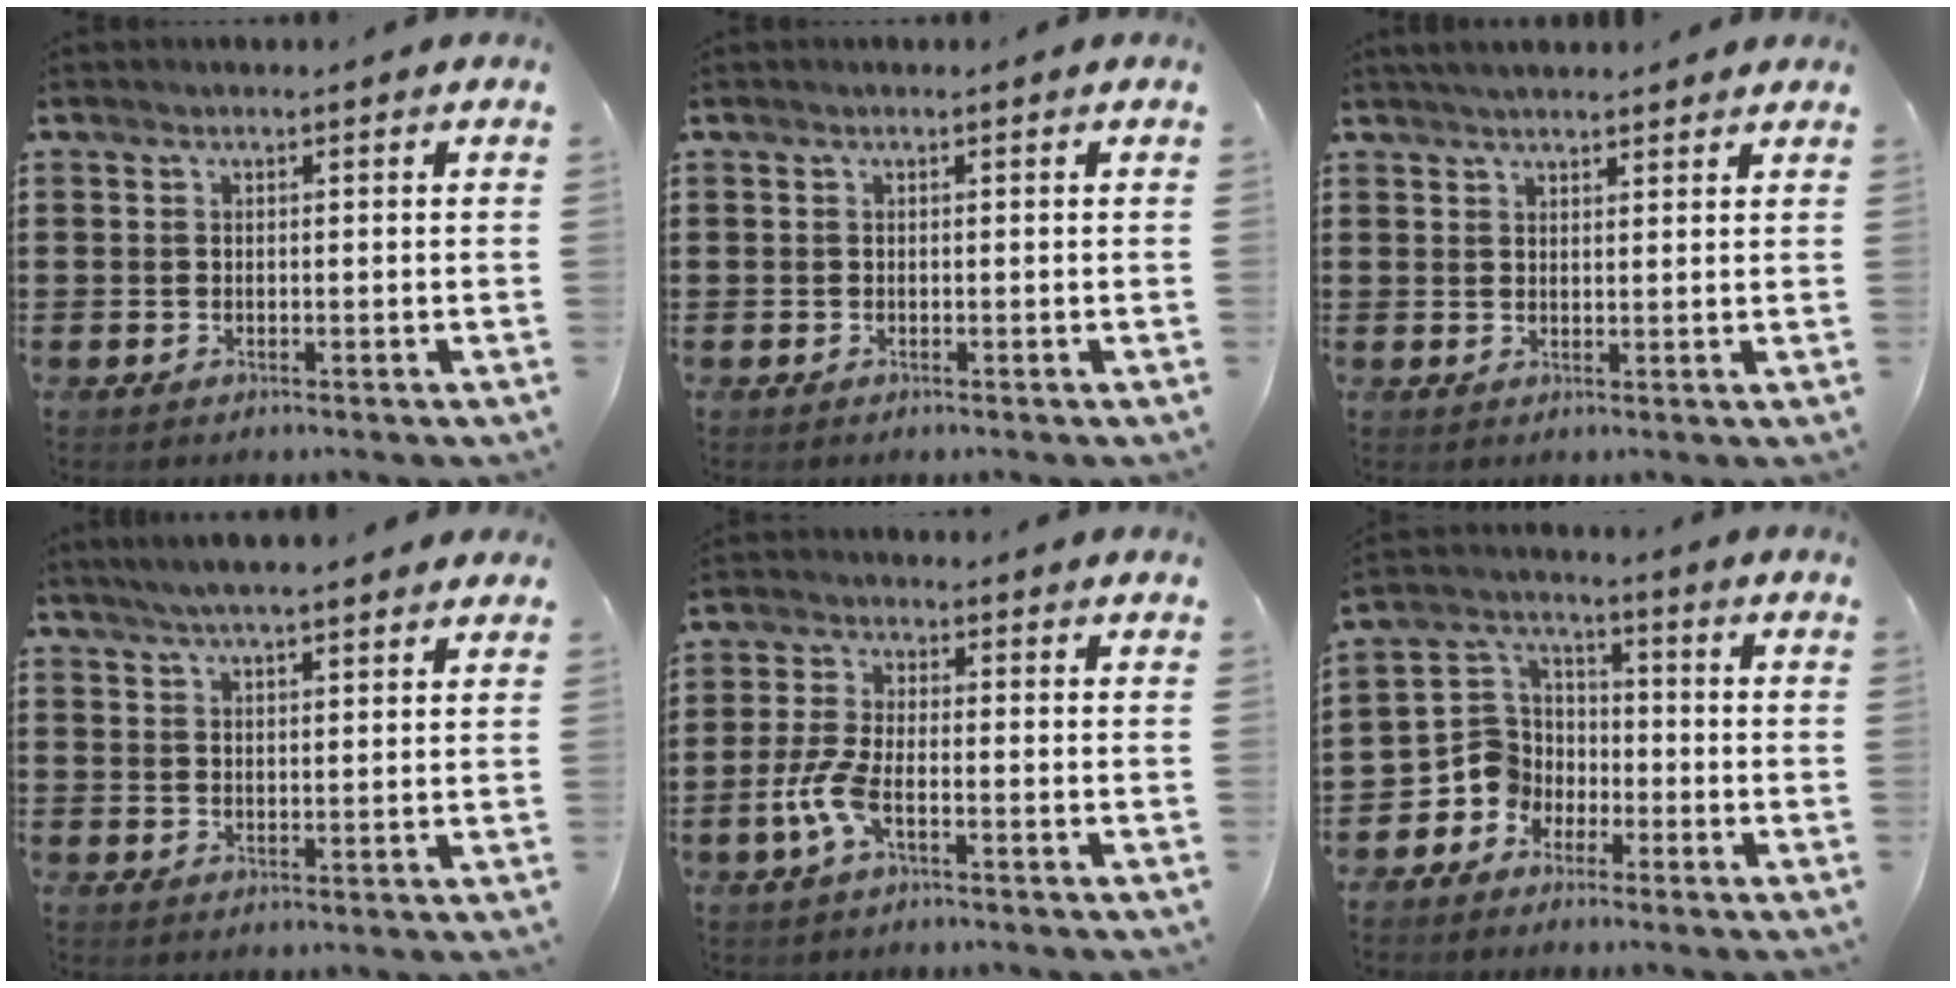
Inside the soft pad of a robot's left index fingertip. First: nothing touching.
{"total": 0.0}
{"total": 2.7, "force": [2.6, 0.2, 0.7], "torque": [-0.018, 0.000, 0.050]}
{"total": 4.1, "force": [3.6, 0.2, 1.8], "torque": [-0.044, -0.003, 0.065]}
{"total": 5.4, "force": [-2.0, 1.8, 4.6], "torque": [-0.120, -0.011, -0.045]}
{"total": 6.5, "force": [-2.9, 5.7, 1.2], "torque": [-0.072, 0.006, -0.066]}